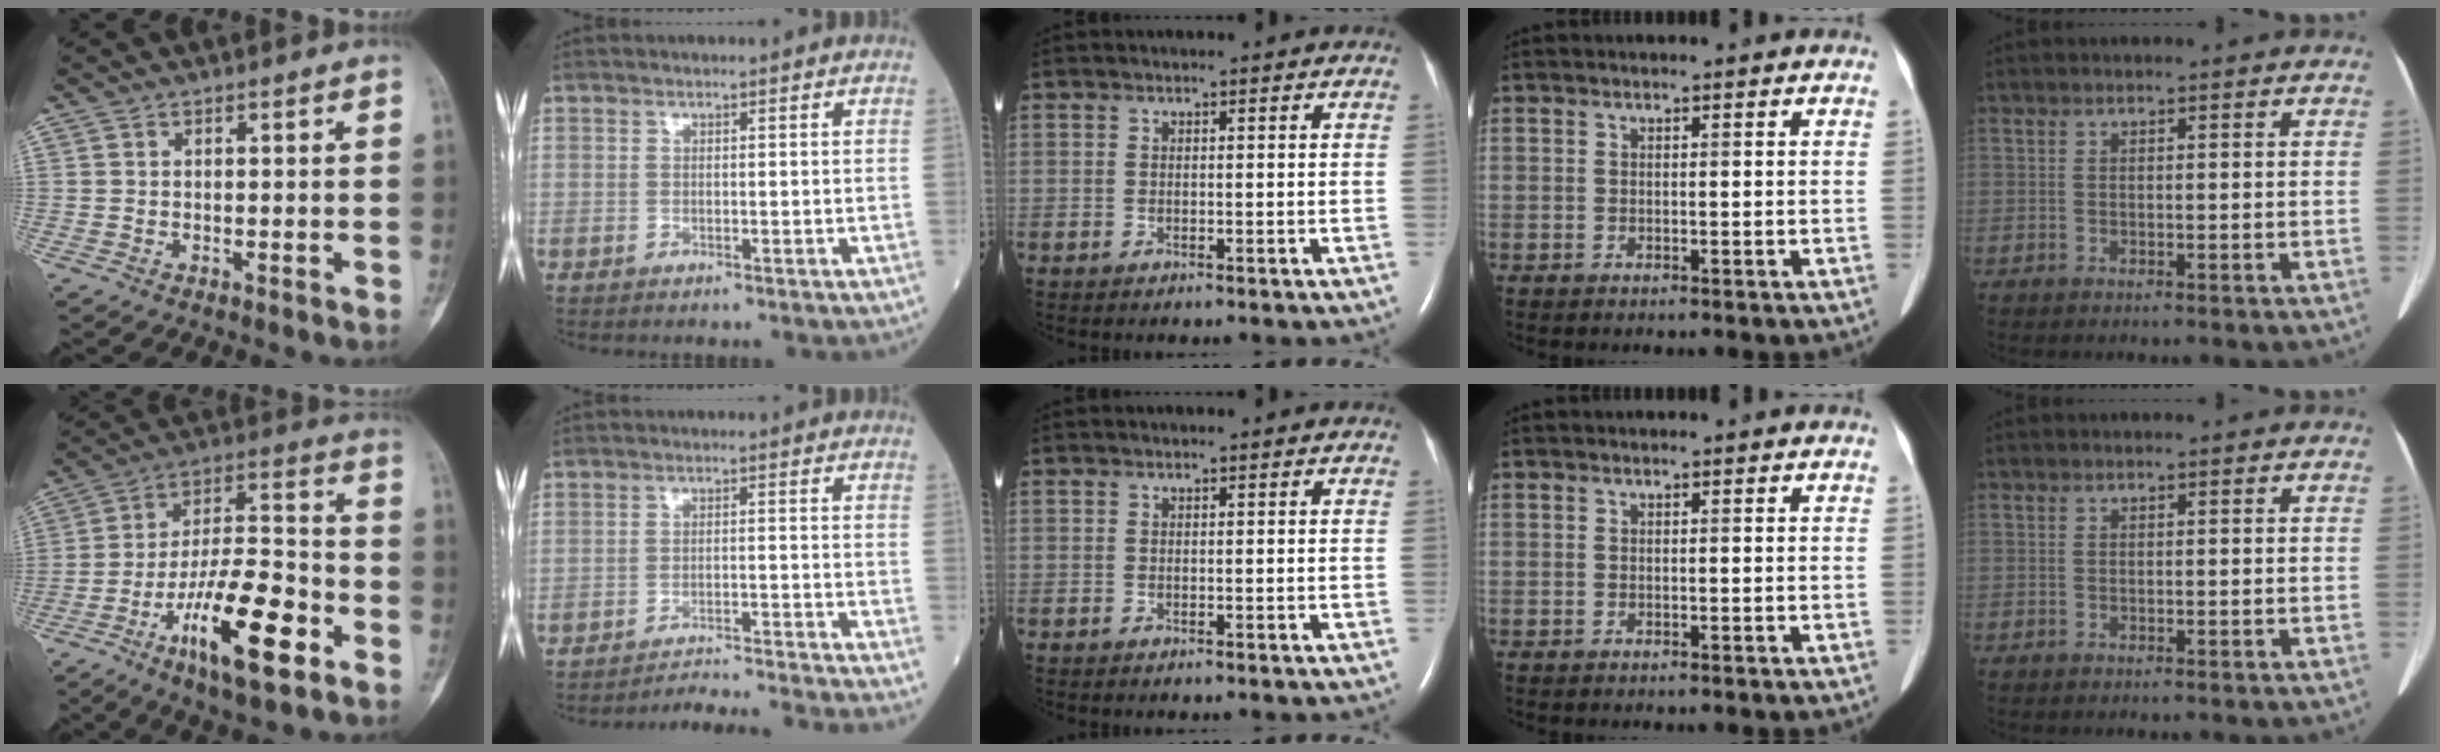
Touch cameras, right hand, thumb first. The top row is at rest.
{"thumb": {"total": 18.8, "force": [-8.7, 5.7, 15.7], "torque": [-0.264, 0.052, -0.143]}, "index": {"total": 10.1, "force": [-9.7, -2.5, 1.5], "torque": [-0.006, -0.011, -0.143]}}